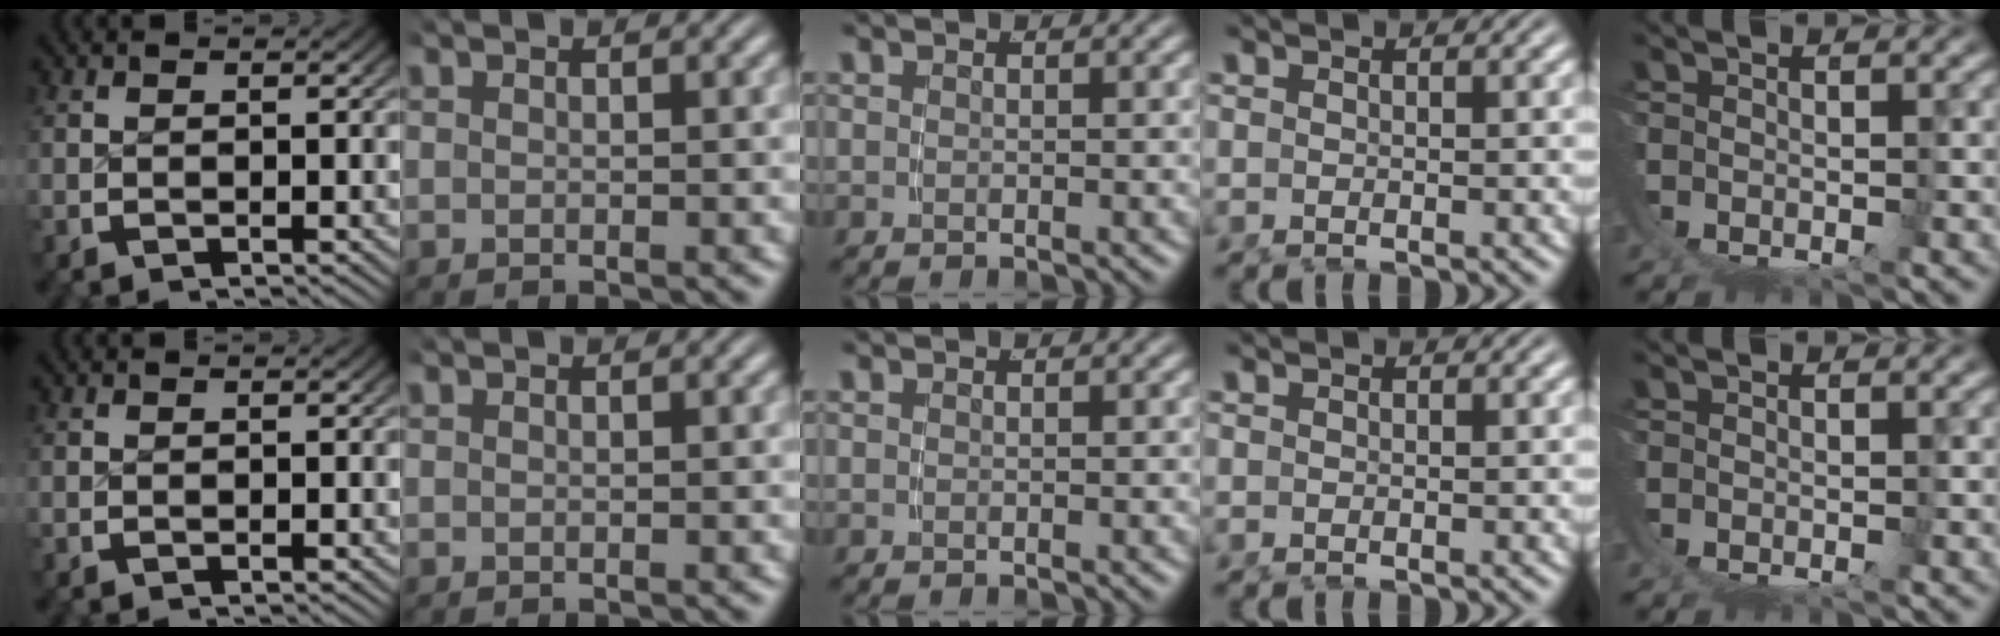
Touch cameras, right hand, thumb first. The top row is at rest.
{}